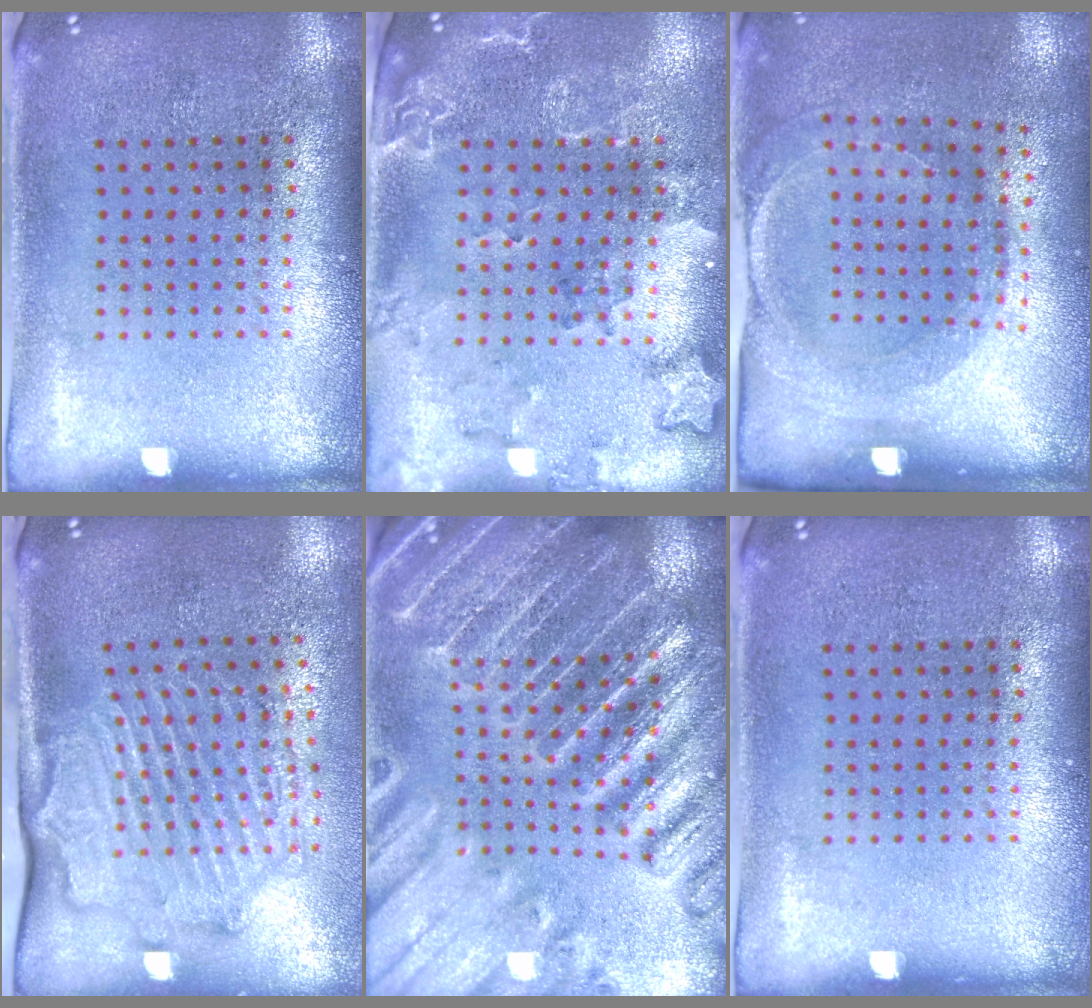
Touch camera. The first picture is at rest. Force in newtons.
{"total": 2.2, "press": 1.9, "slide": 1.1}
{"total": 1.6, "press": 1.4, "slide": 0.8}
{"total": 2.1, "press": 2.0, "slide": 0.4}
{"total": 4.4, "press": 4.0, "slide": 1.6}
{"total": 0.0}